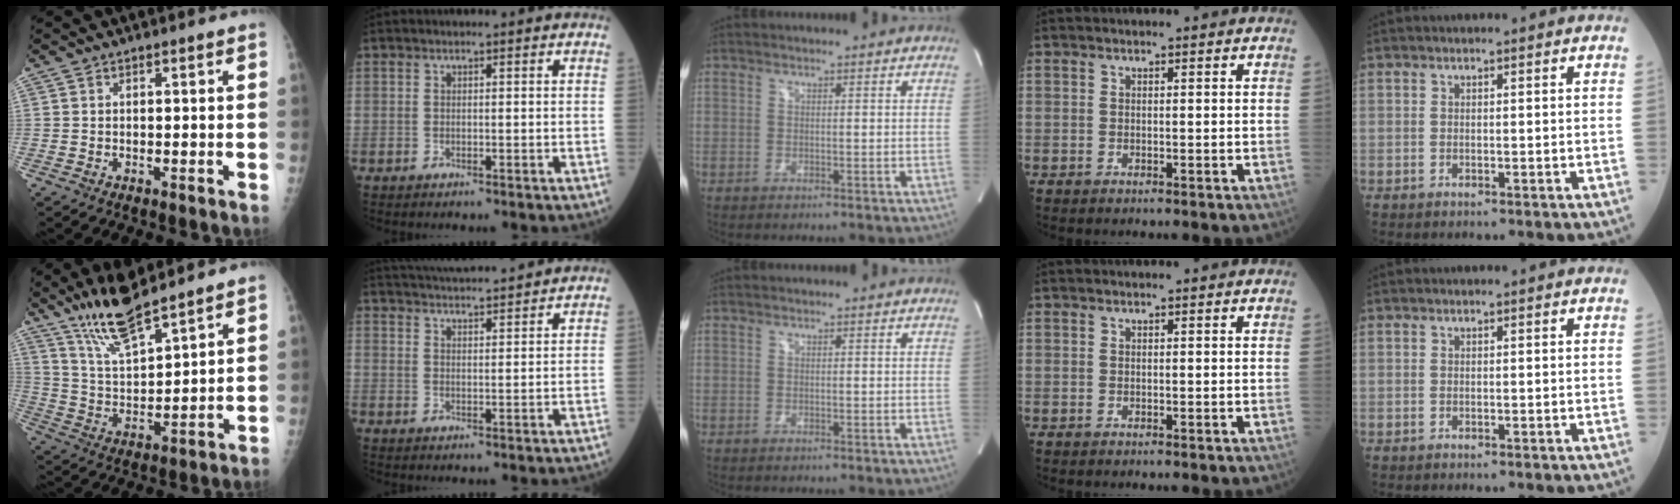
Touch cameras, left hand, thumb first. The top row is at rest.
{"thumb": {"total": 11.5, "force": [9.3, 2.0, 6.4], "torque": [-0.112, -0.056, 0.186]}, "index": {"total": 12.2, "force": [11.6, 0.5, 3.6], "torque": [-0.070, 0.021, 0.172]}}